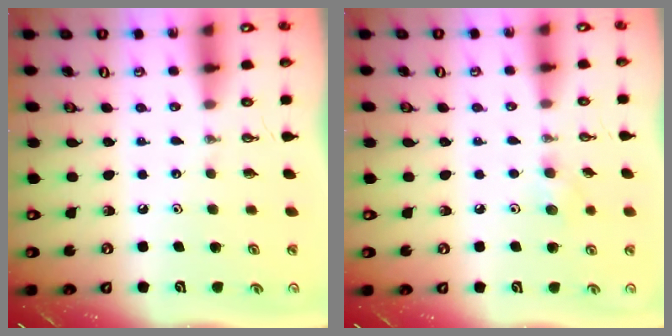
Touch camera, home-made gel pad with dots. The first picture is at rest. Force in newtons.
{"total": 7.4, "press": 6.9, "slide": 2.7}